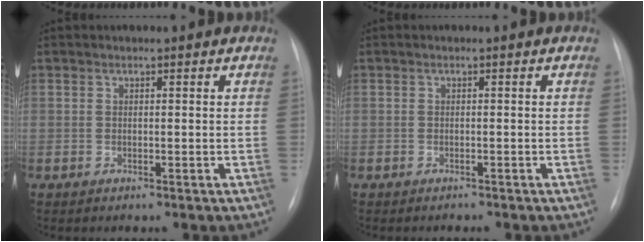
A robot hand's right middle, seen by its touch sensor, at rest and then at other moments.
{"total": 0.6, "force": [-0.6, 0.1, -0.2], "torque": [-0.002, -0.001, -0.011]}